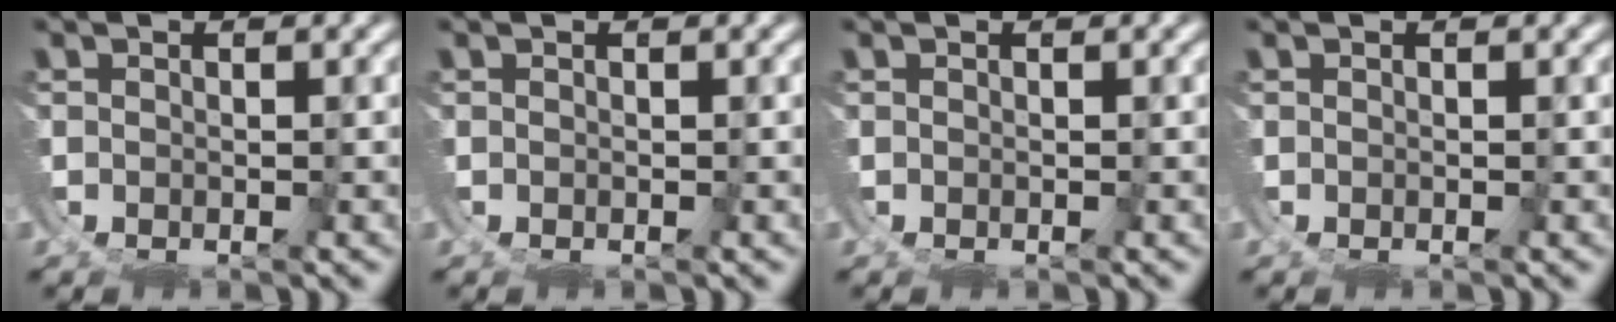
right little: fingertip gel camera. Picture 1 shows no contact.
{"total": 0.0}
{"total": 0.0}
{"total": 0.0}